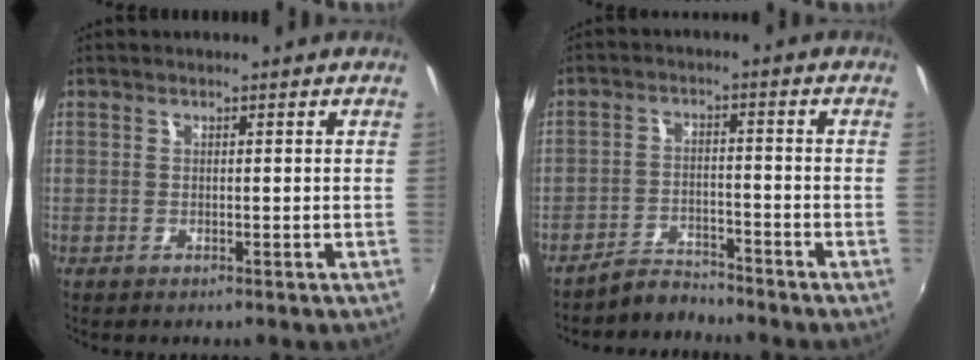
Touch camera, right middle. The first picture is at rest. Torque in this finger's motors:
{"motor_torque": [0.35, -0.61, 0.00, 0.01]}